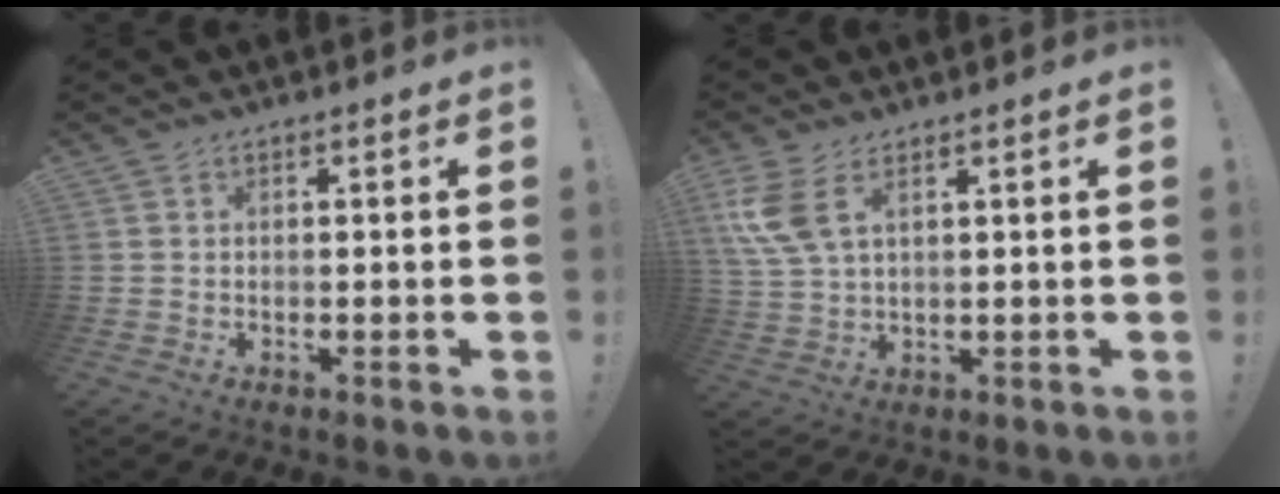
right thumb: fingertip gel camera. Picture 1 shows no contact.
{"total": 8.5, "force": [4.1, 3.7, 6.4], "torque": [-0.133, -0.014, 0.080]}